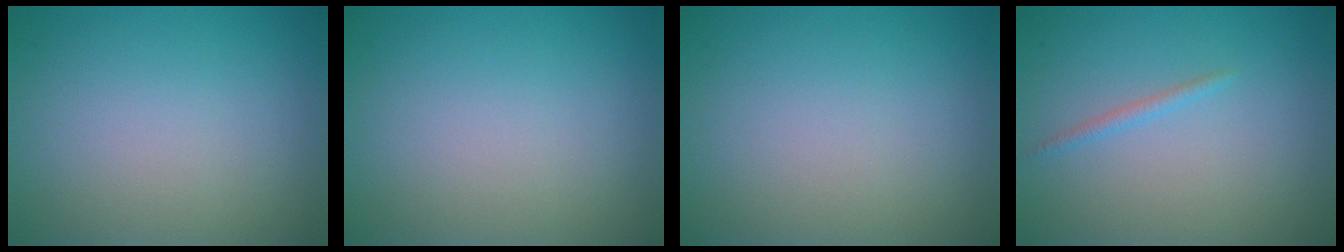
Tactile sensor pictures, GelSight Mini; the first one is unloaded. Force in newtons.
{"total": 0.0}
{"total": 0.0}
{"total": 0.8, "press": 0.8, "slide": 0.1}